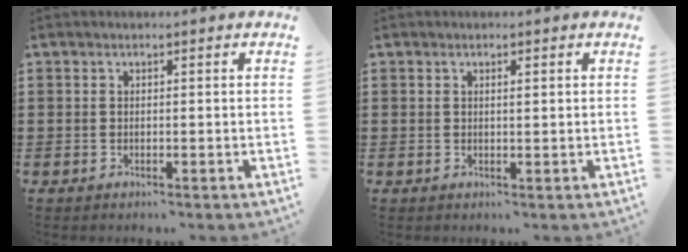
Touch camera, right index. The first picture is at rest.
{"total": 0.9, "force": [0.3, 0.1, 0.8], "torque": [-0.016, 0.001, 0.005]}